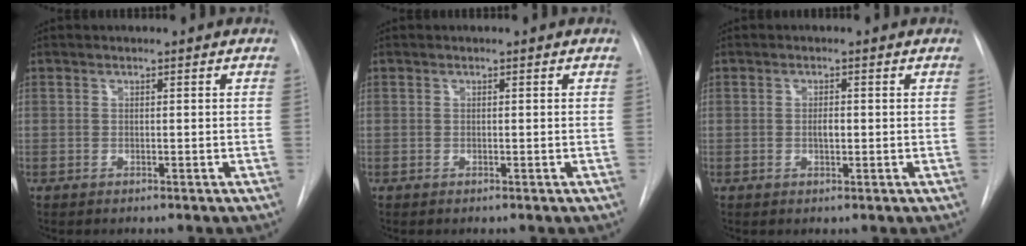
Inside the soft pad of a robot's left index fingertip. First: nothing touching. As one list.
[{"total": 0.0}, {"total": 1.6, "force": [-0.4, 0.7, 1.3], "torque": [-0.022, -0.003, -0.009]}]